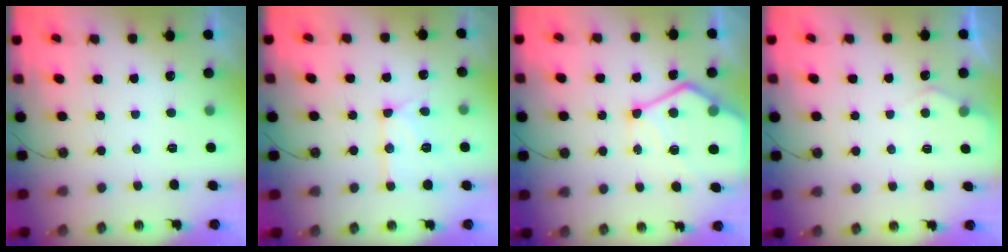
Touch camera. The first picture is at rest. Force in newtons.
{"total": 12.7, "press": 12.7, "slide": 1.3}
{"total": 15.8, "press": 15.7, "slide": 1.6}
{"total": 3.8, "press": 3.8, "slide": 0.5}